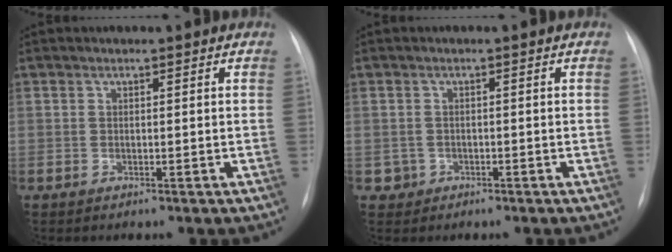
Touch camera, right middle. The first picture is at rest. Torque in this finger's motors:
{"motor_torque": [0.14, -0.22, -0.03, 0.00]}